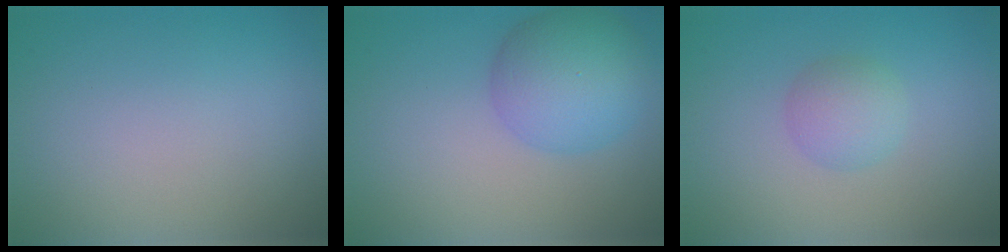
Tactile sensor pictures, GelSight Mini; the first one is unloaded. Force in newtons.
{"total": 6.2, "press": 6.2, "slide": 0.3}
{"total": 2.4, "press": 2.4, "slide": 0.1}